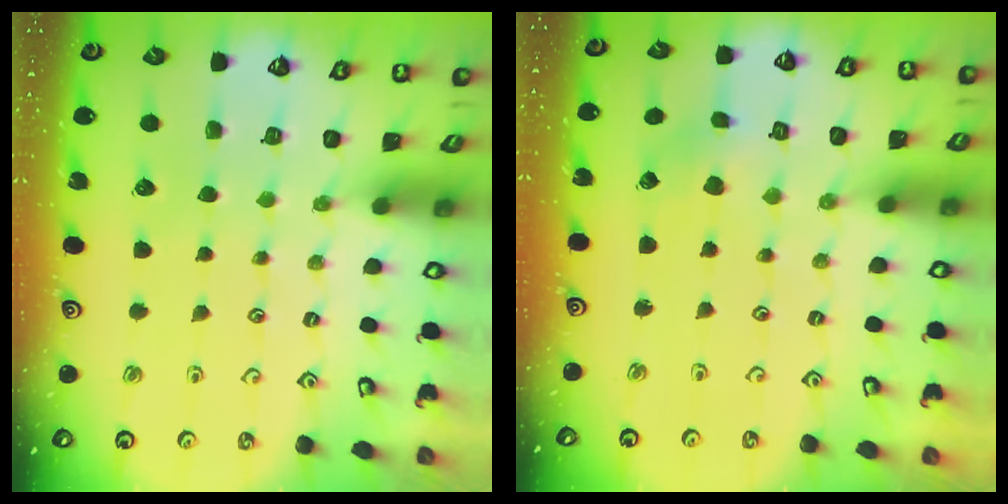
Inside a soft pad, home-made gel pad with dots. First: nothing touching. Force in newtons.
{"total": 1.6, "press": 1.6, "slide": 0.2}